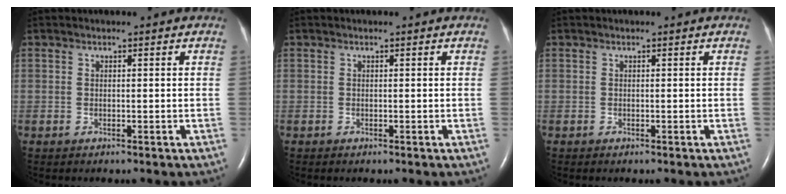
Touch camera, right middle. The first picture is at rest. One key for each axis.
{"total": 0.0}
{"total": 0.0}